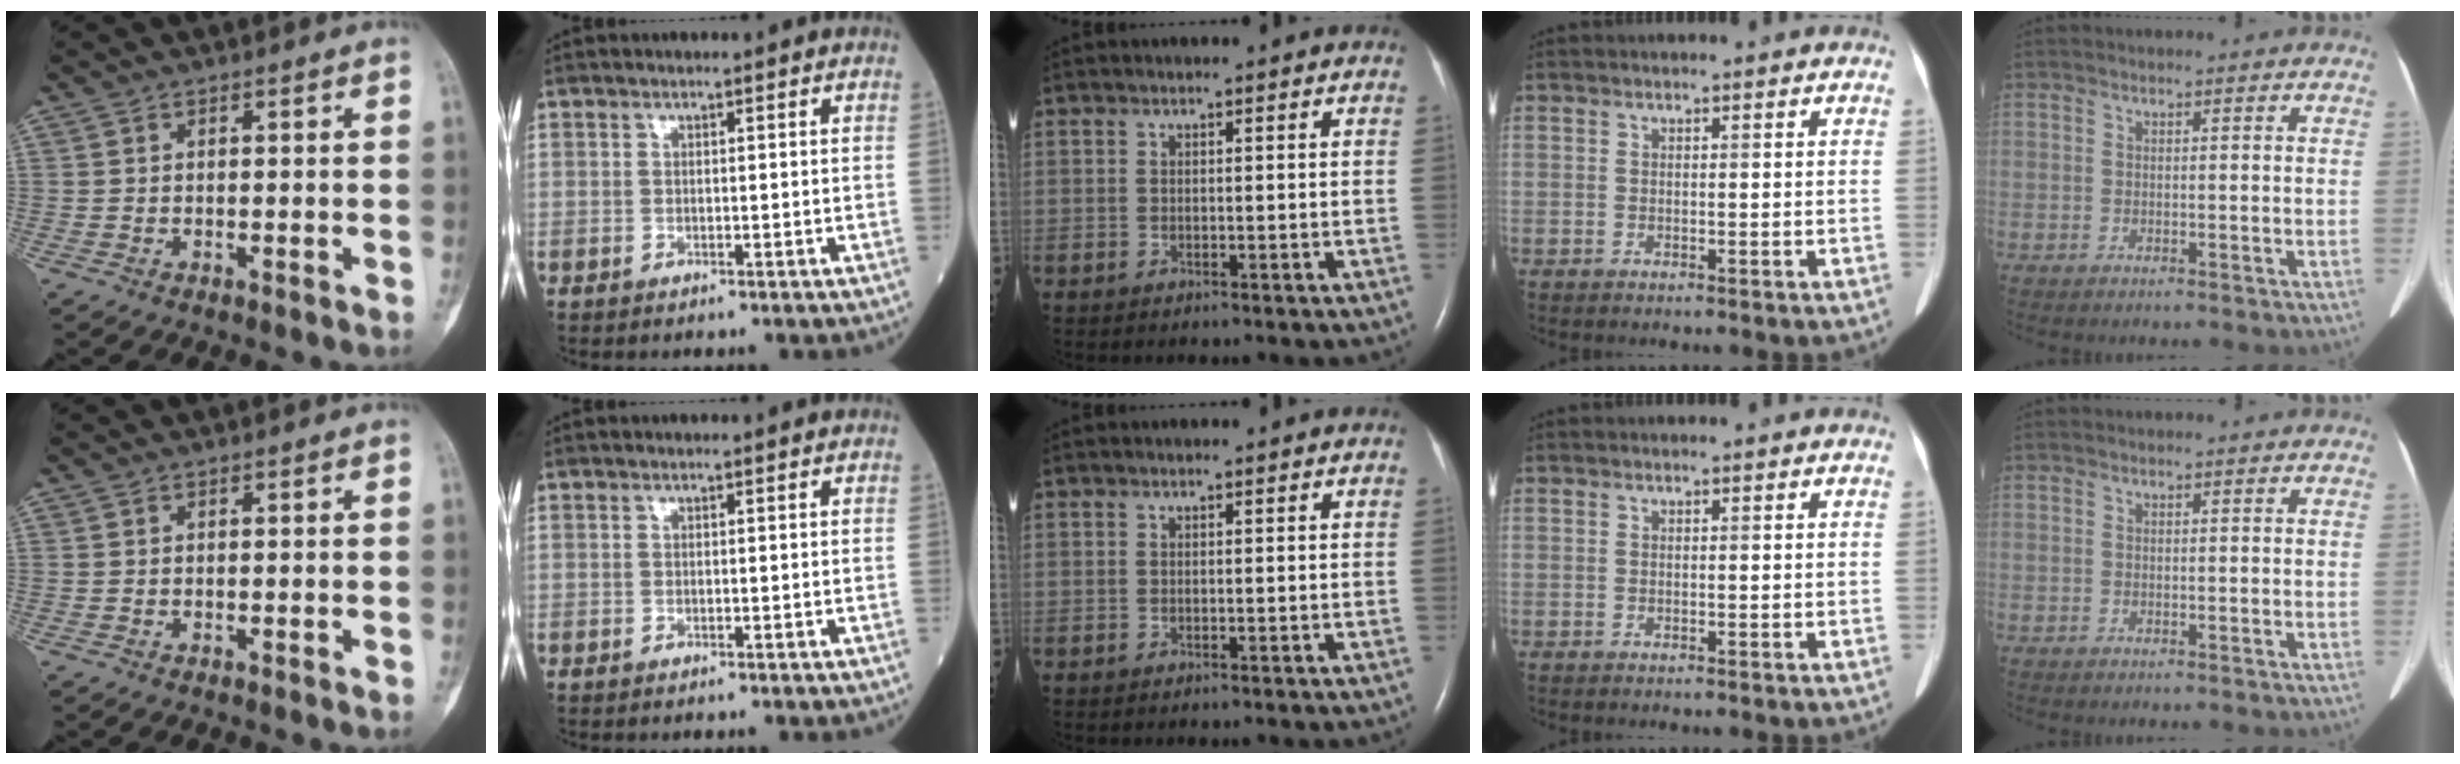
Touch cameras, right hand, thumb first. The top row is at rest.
{}